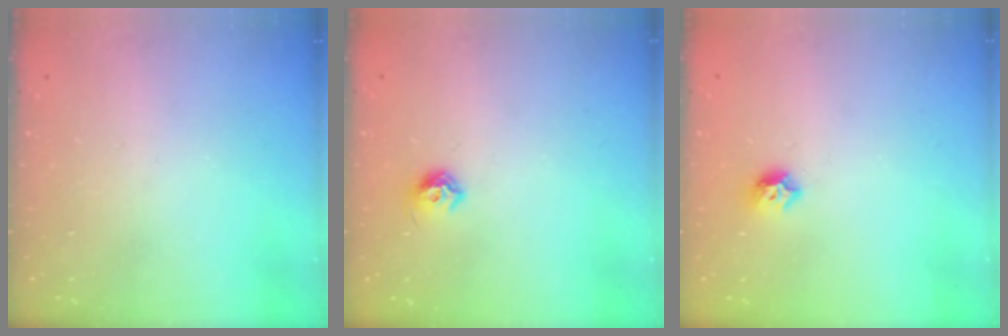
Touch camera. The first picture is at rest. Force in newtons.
{"total": 6.8, "press": 6.7, "slide": 1.1}
{"total": 6.7, "press": 6.6, "slide": 1.1}